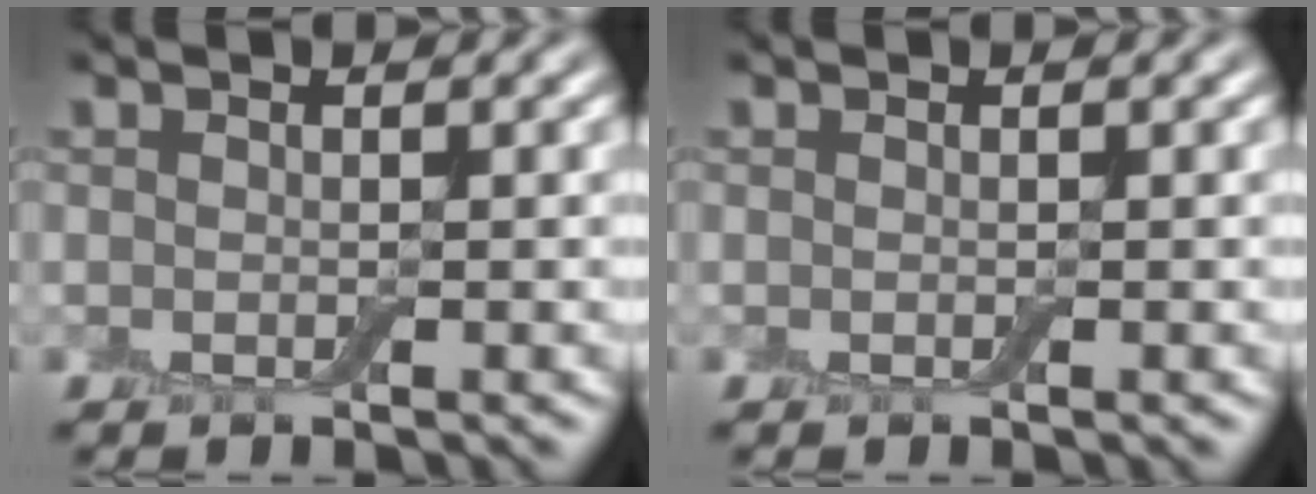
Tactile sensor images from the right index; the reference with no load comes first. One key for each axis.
{"total": 0.0}